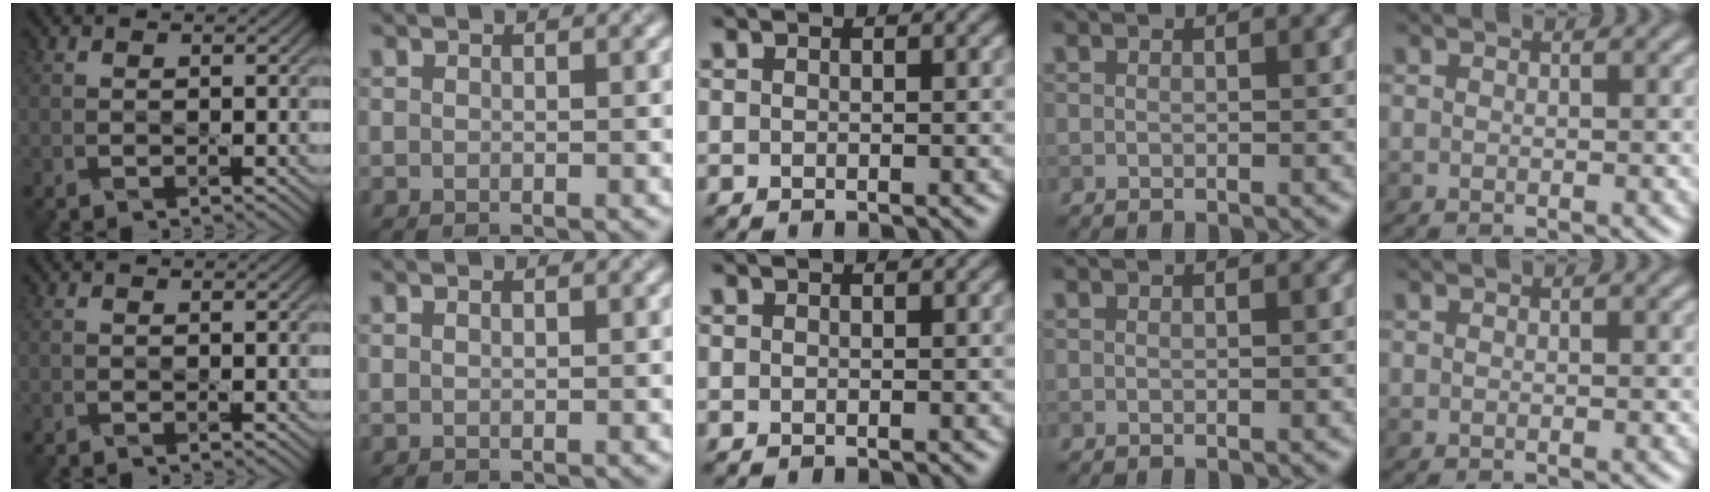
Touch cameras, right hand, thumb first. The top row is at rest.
{"index": {"total": 0.6, "force": [0.4, 0.2, 0.3], "torque": [-0.007, 0.001, 0.009]}}